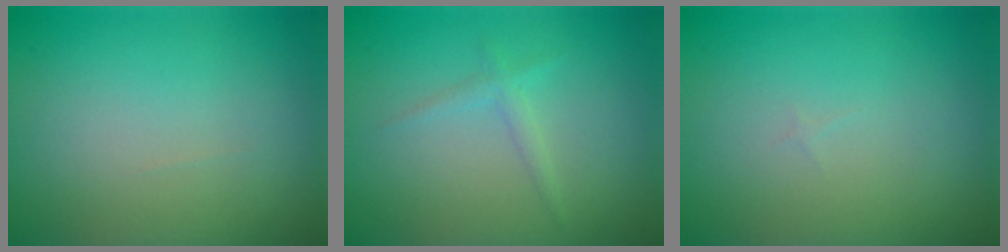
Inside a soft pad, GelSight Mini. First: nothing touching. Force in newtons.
{"total": 1.1, "press": 1.1, "slide": 0.1}
{"total": 0.0}